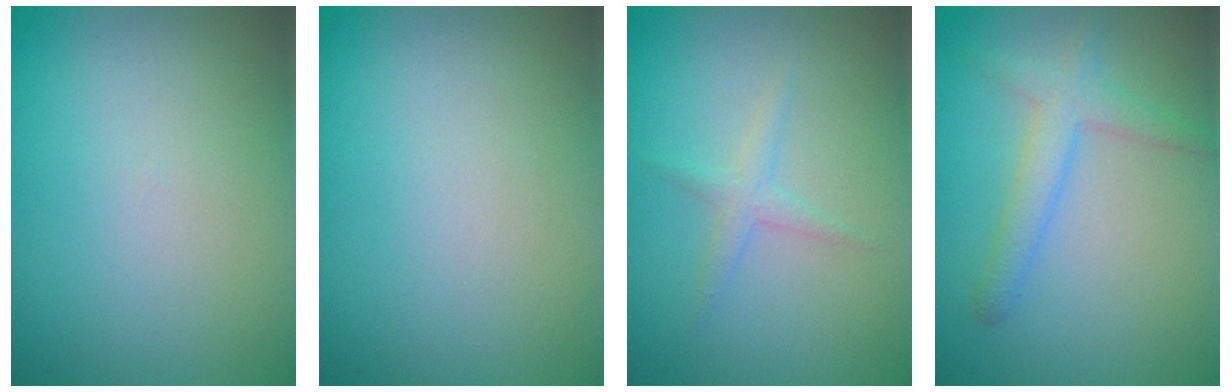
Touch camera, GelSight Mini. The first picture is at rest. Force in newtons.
{"total": 0.0}
{"total": 1.3, "press": 1.3, "slide": 0.0}
{"total": 2.8, "press": 2.8, "slide": 0.2}